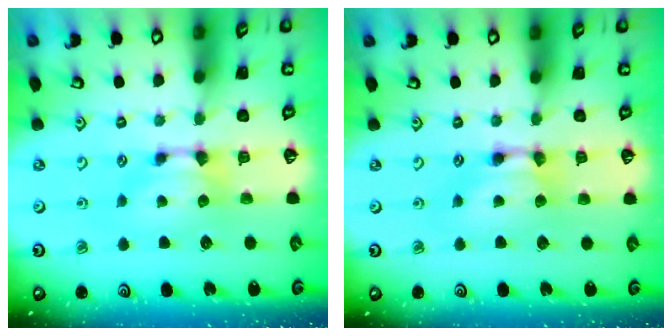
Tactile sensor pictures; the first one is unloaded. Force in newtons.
{"total": 1.8, "press": 1.8, "slide": 0.2}